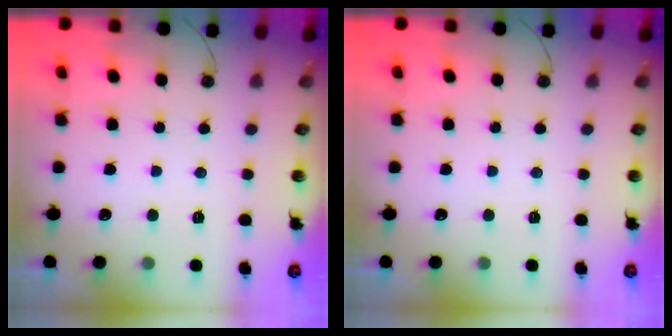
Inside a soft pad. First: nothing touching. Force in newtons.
{"total": 0.0}